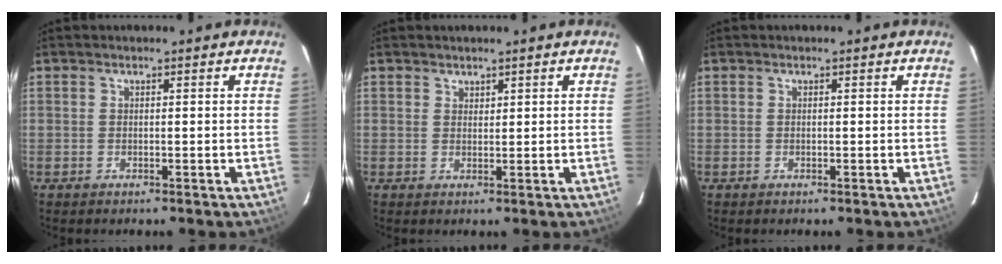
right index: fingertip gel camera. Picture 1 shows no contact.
{"total": 1.1, "force": [0.9, 0.6, 0.0], "torque": [0.001, 0.002, 0.018]}
{"total": 0.0}